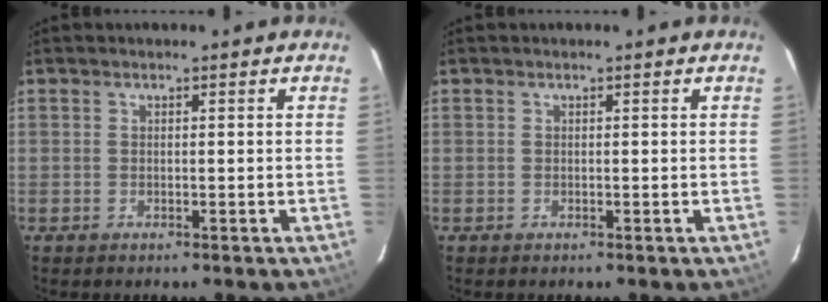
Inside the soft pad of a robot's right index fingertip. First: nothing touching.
{"total": 0.0}